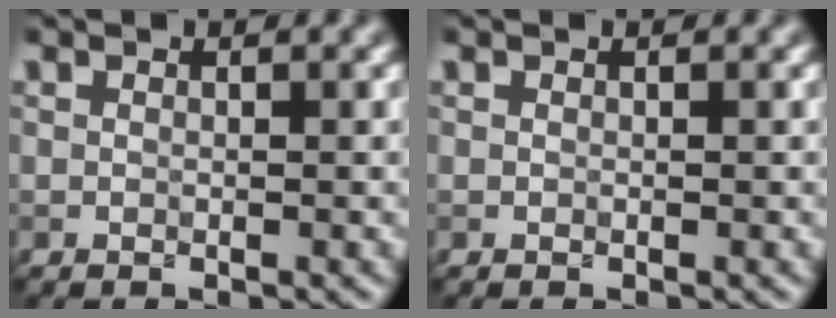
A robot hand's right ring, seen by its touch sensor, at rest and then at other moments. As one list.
[{"total": 0.0}]